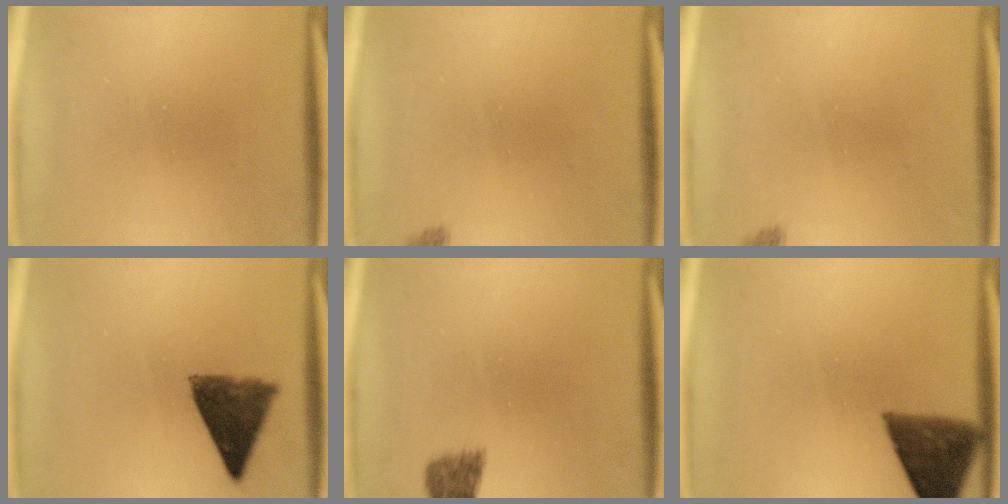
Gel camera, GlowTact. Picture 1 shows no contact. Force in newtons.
{"total": 1.3}
{"total": 1.3}
{"total": 7.2}
{"total": 2.3}
{"total": 9.7}